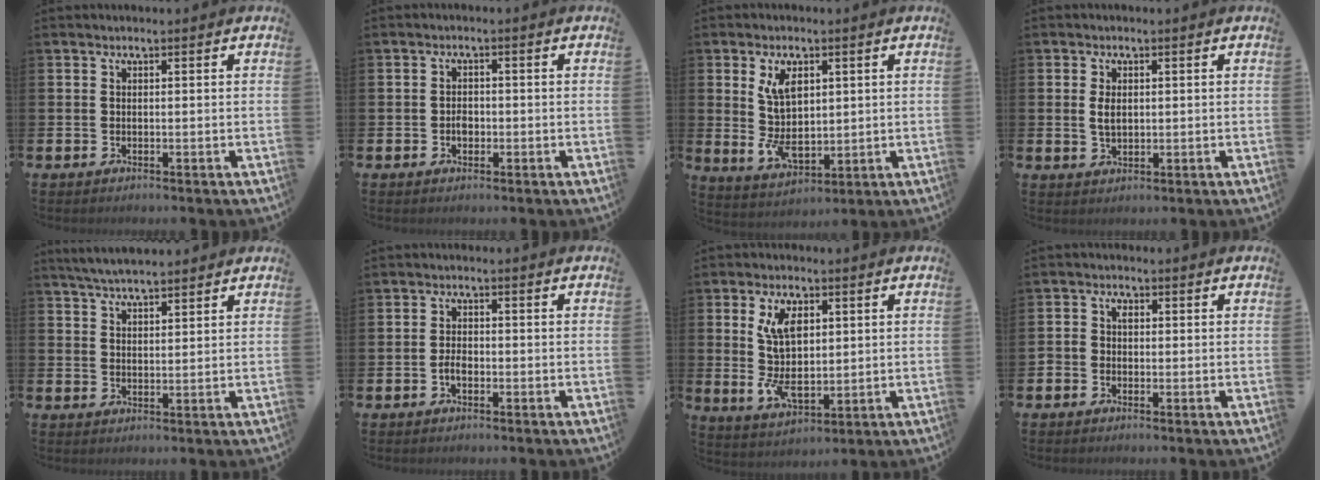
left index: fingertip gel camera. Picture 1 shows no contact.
{"total": 1.6, "force": [-0.6, 1.2, 0.9], "torque": [-0.009, 0.003, -0.016]}
{"total": 6.8, "force": [2.0, 3.9, 5.2], "torque": [-0.092, -0.006, 0.029]}
{"total": 2.5, "force": [0.7, 1.5, 1.9], "torque": [-0.026, 0.002, 0.008]}
{"total": 4.2, "force": [4.1, 0.5, 1.1], "torque": [-0.031, -0.010, 0.075]}
{"total": 1.9, "force": [-0.9, 1.1, 1.4], "torque": [-0.025, 0.003, -0.018]}
{"total": 8.0, "force": [1.8, 4.3, 6.4], "torque": [-0.111, -0.007, 0.023]}
{"total": 1.8, "force": [-0.5, 1.5, 1.0], "torque": [-0.012, 0.005, -0.014]}